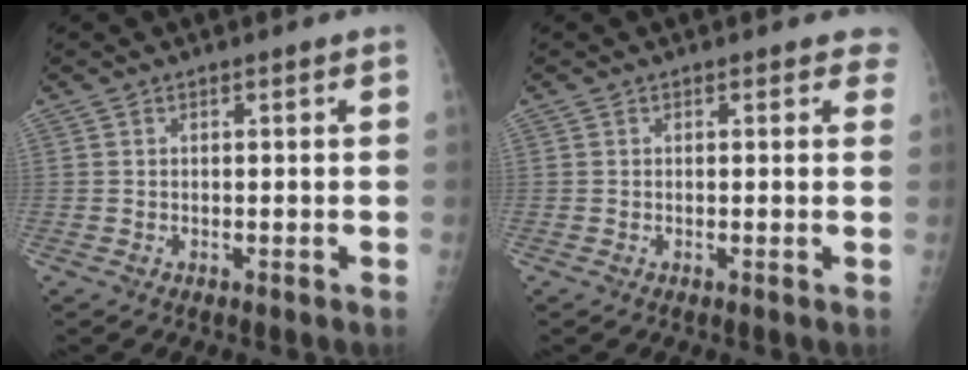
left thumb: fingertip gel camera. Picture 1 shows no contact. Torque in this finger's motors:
{"motor_torque": [2.58, 1.80, 0.17, -0.28, 0.02]}